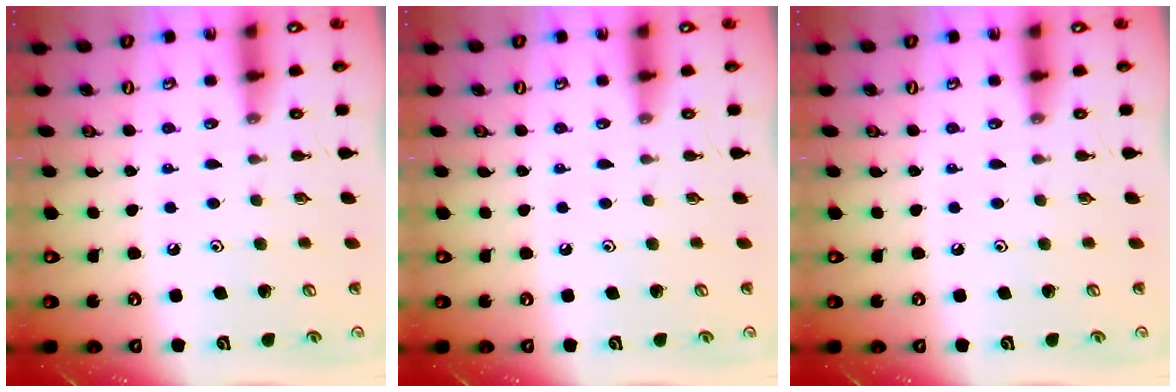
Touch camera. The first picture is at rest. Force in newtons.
{"total": 0.0}
{"total": 0.0}